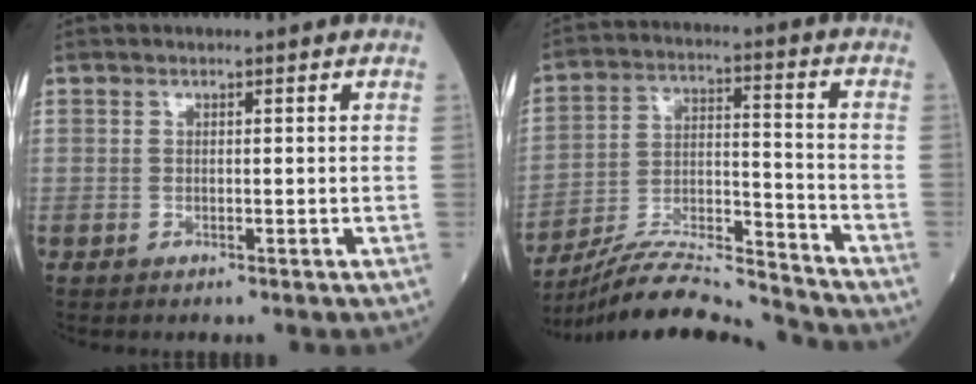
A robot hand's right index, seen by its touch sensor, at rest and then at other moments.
{"total": 14.7, "force": [-14.3, -1.0, 3.3], "torque": [-0.063, 0.017, -0.255]}